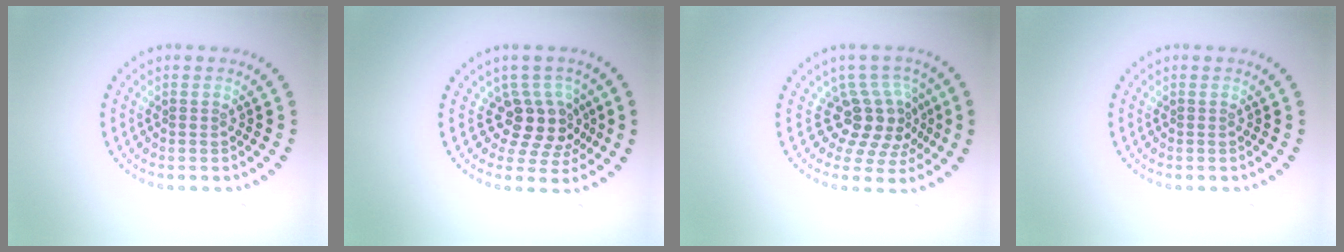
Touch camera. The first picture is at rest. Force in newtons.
{"total": 3.7, "press": 2.8, "slide": 2.4}
{"total": 4.2, "press": 3.2, "slide": 2.8}
{"total": 0.0}